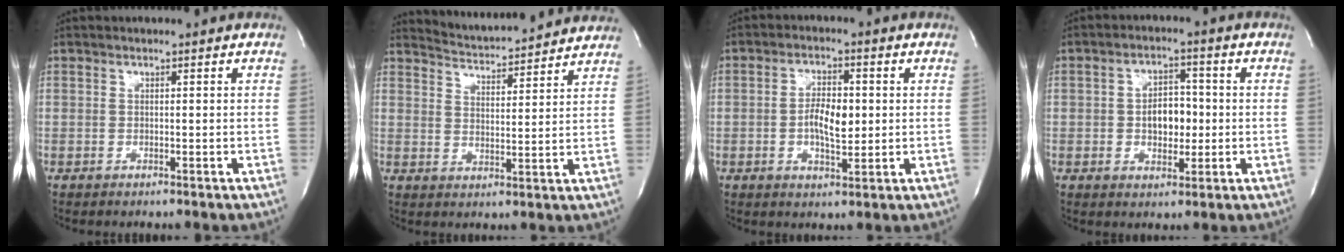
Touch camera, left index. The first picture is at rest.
{"total": 11.3, "force": [11.2, 0.6, 1.9], "torque": [-0.040, 0.009, 0.154]}
{"total": 5.7, "force": [-0.3, 2.4, 5.2], "torque": [-0.098, 0.002, -0.005]}
{"total": 5.6, "force": [-0.5, 3.5, 4.4], "torque": [-0.070, 0.010, -0.006]}